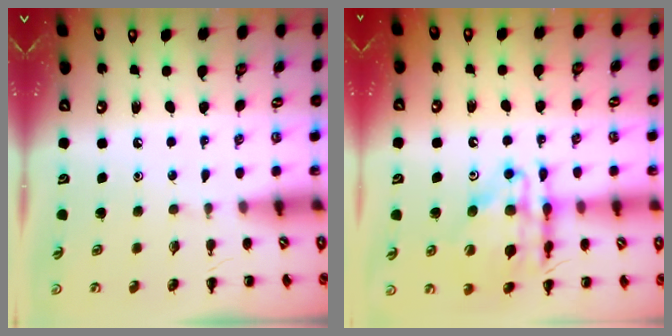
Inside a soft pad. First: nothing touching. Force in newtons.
{"total": 17.1, "press": 16.8, "slide": 3.4}